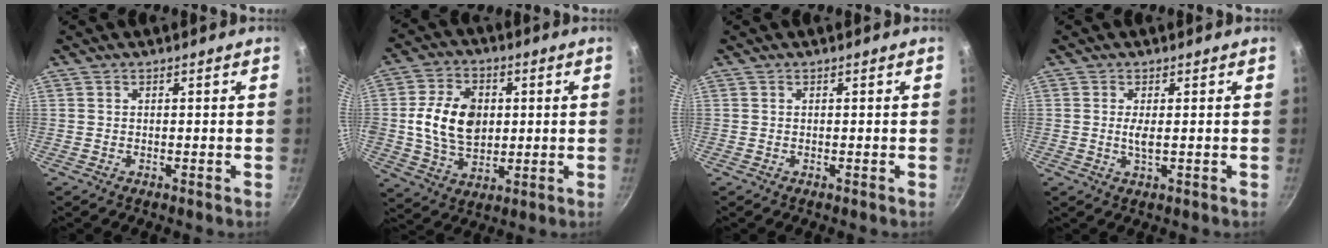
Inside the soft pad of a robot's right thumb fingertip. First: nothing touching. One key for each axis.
{"total": 13.1, "fx": 1.3, "fy": 9.4, "fz": 9.1, "tx": -0.141, "ty": 0.000, "tz": 0.024}
{"total": 0.0}
{"total": 1.9, "fx": 0.1, "fy": 0.4, "fz": 1.9, "tx": -0.040, "ty": -0.005, "tz": 0.004}